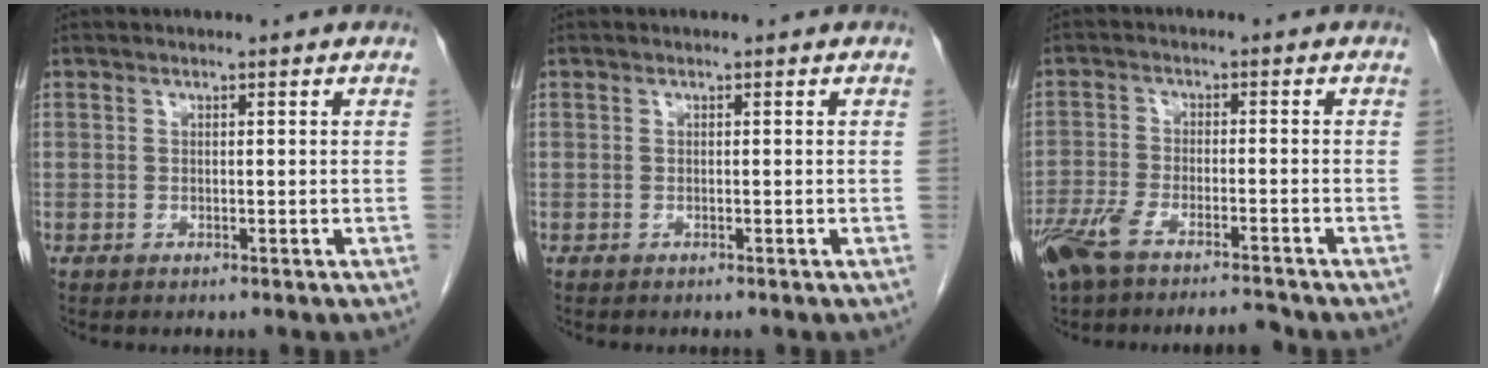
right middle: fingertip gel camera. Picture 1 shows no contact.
{"total": 0.0}
{"total": 9.2, "force": [-7.6, 1.7, 4.9], "torque": [-0.095, -0.008, -0.132]}